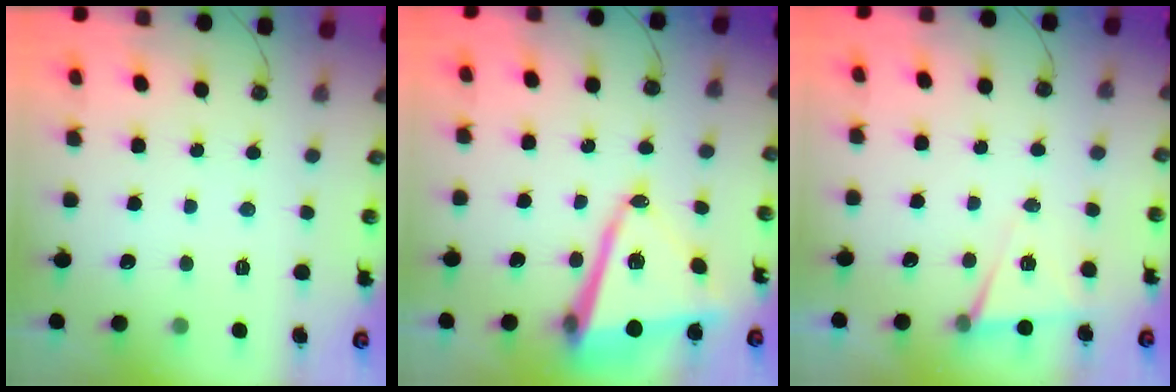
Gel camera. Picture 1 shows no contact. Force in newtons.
{"total": 12.7, "press": 12.4, "slide": 2.9}
{"total": 6.2, "press": 4.4, "slide": 4.4}